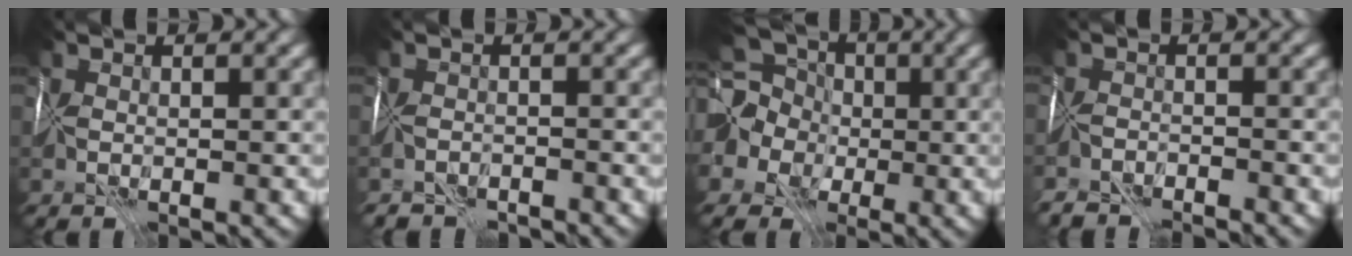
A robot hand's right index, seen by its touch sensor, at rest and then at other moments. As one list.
[{"total": 2.6, "force": [-2.6, 0.3, -0.1], "torque": [0.007, -0.005, -0.043]}, {"total": 9.0, "force": [0.4, 7.9, 4.3], "torque": [-0.079, 0.011, -0.027]}, {"total": 4.8, "force": [-4.8, 0.6, 0.2], "torque": [0.003, -0.008, -0.073]}]